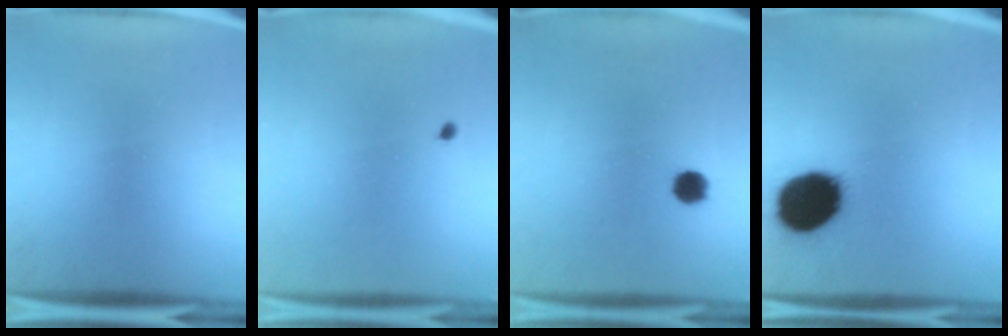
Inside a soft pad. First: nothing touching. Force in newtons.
{"total": 0.5}
{"total": 4.1}
{"total": 19.7}